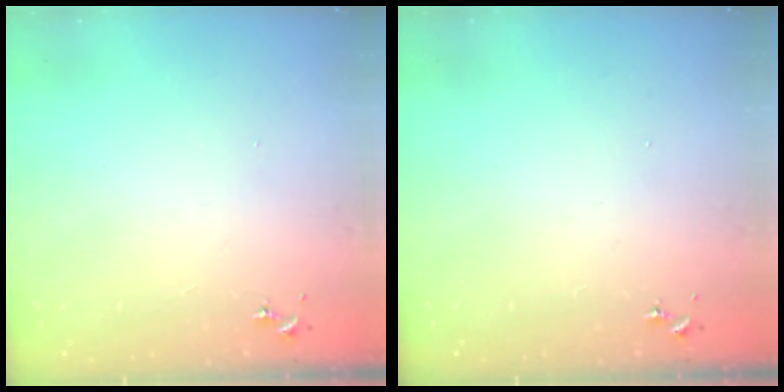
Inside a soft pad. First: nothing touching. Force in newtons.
{"total": 0.0}